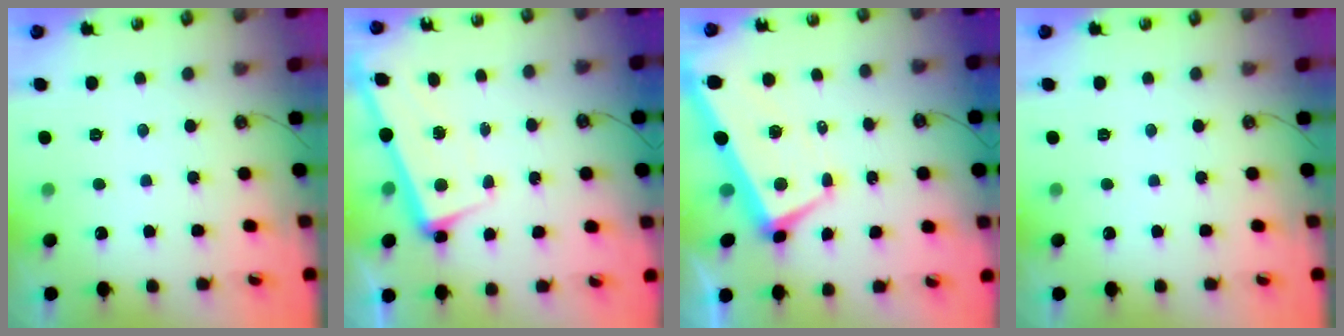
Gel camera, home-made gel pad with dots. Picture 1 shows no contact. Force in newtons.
{"total": 2.1, "press": 2.0, "slide": 0.9}
{"total": 2.2, "press": 1.9, "slide": 1.1}
{"total": 0.0}